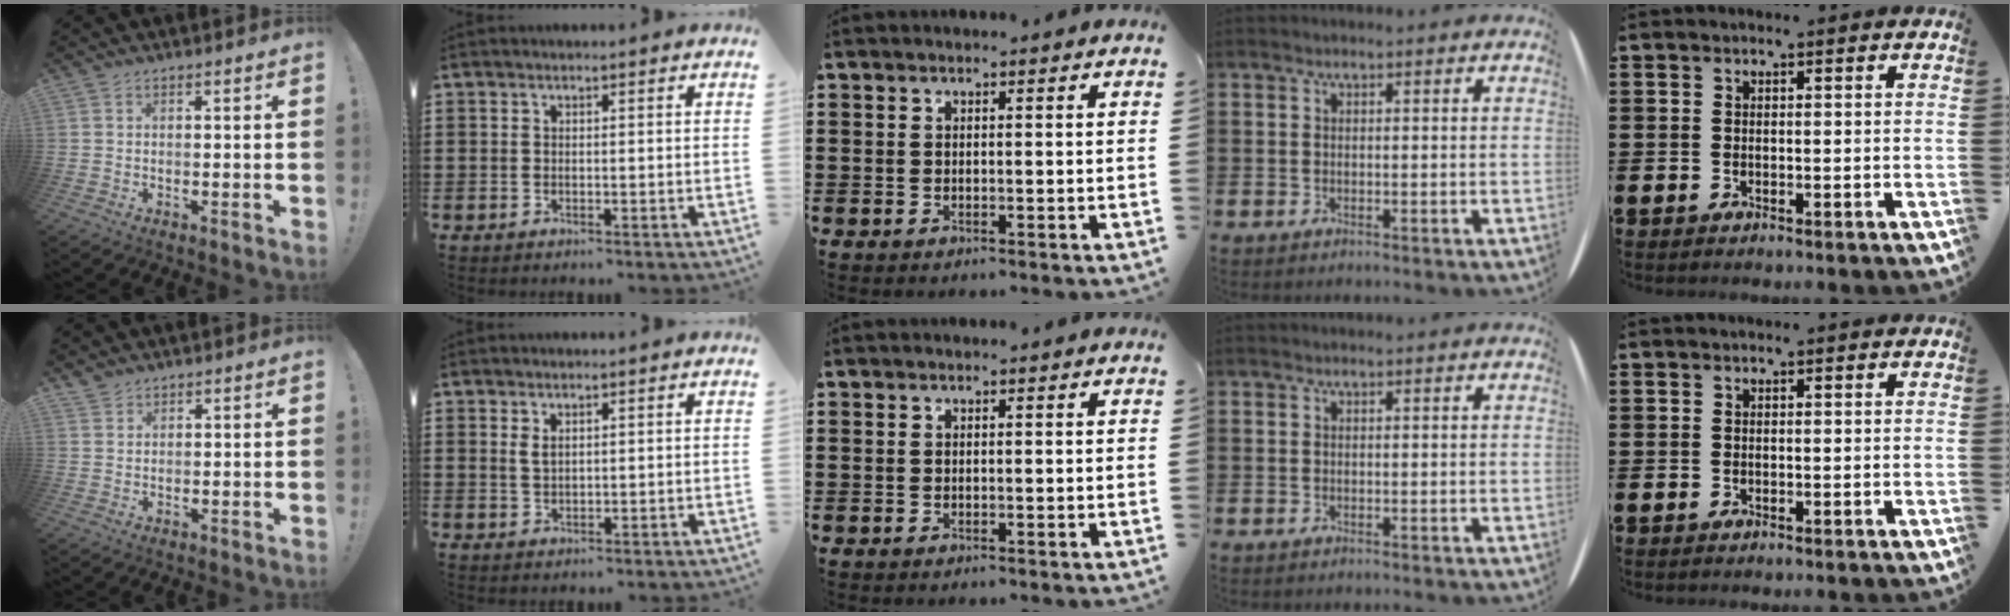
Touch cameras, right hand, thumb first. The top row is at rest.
{"thumb": {"total": 2.1, "force": [1.9, 0.8, 0.1], "torque": [0.000, -0.010, 0.037]}, "index": {"total": 1.5, "force": [0.8, 0.6, 1.1], "torque": [-0.023, 0.003, 0.014]}}